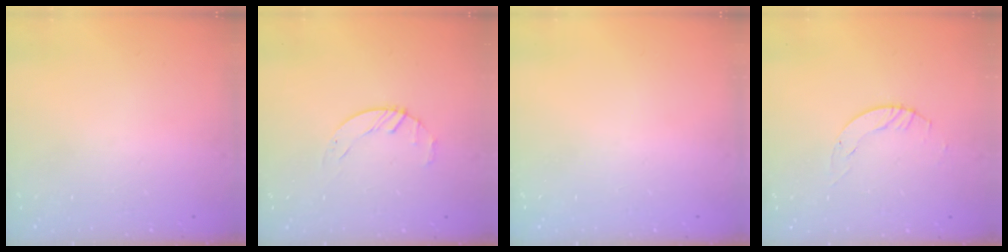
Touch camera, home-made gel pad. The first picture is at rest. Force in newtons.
{"total": 2.1, "press": 2.1, "slide": 0.3}
{"total": 0.0}
{"total": 2.9, "press": 2.9, "slide": 0.4}